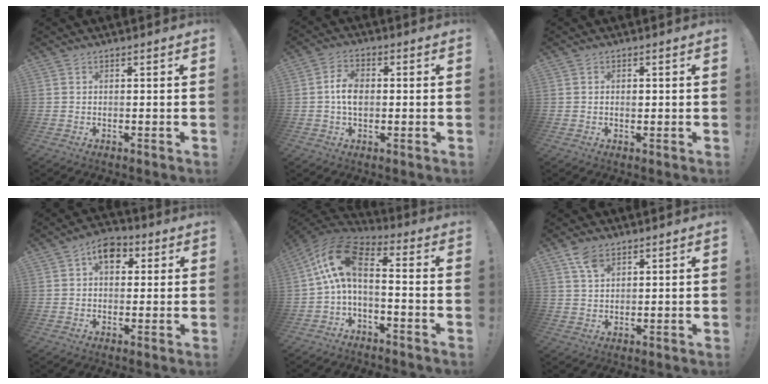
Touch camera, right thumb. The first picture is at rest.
{"total": 6.6, "force": [-0.3, 4.3, 5.0], "torque": [-0.088, 0.012, -0.004]}
{"total": 1.0, "force": [-0.3, 0.8, 0.5], "torque": [-0.010, 0.004, -0.006]}
{"total": 8.0, "force": [2.8, 5.5, 5.0], "torque": [-0.064, -0.001, 0.048]}
{"total": 12.5, "force": [1.2, 6.3, 10.8], "torque": [-0.217, 0.012, 0.025]}
{"total": 5.4, "force": [3.5, 2.8, 2.9], "torque": [-0.055, -0.014, 0.067]}